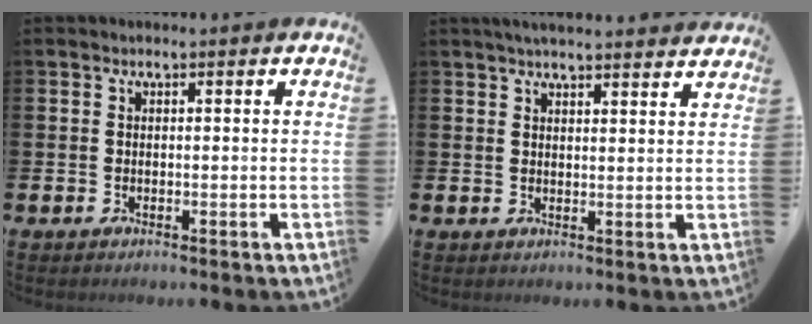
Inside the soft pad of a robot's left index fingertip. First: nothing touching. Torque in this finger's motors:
{"motor_torque": [0.40, -0.50, 0.41, 0.09]}